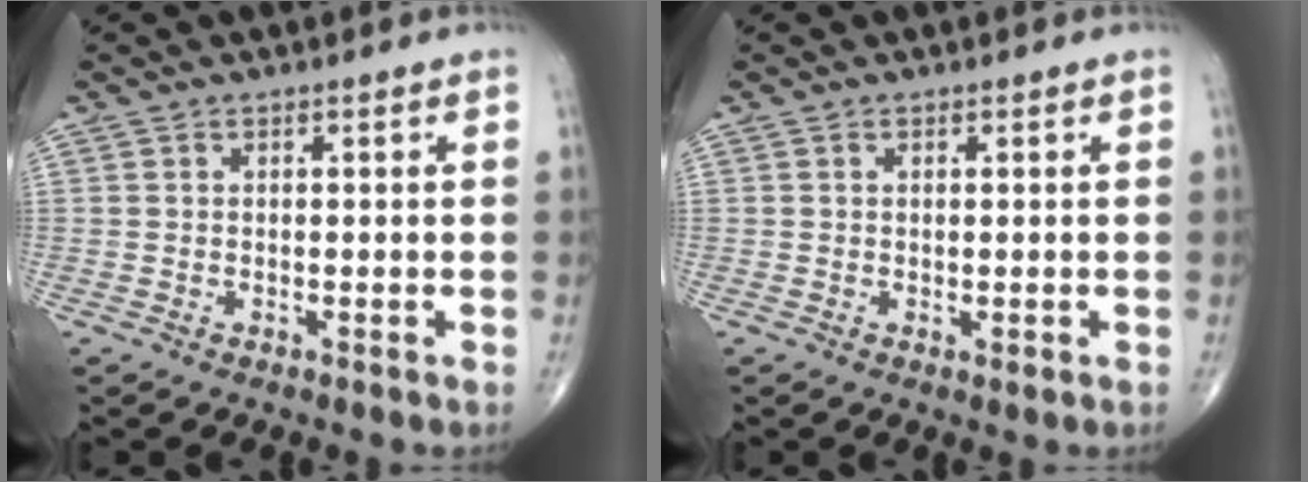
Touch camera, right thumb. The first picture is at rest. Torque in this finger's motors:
{"motor_torque": [-0.87, -0.04, -0.11, 0.00, 0.02]}